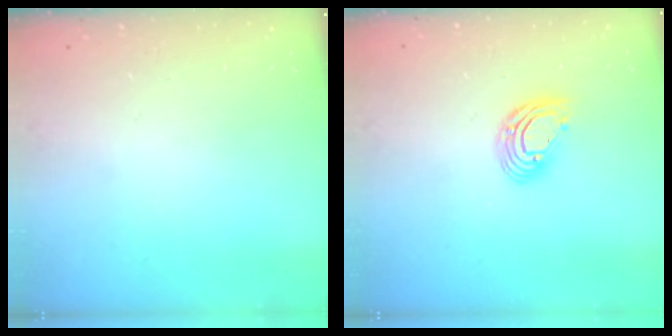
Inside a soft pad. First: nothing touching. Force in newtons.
{"total": 10.5, "press": 10.4, "slide": 1.9}